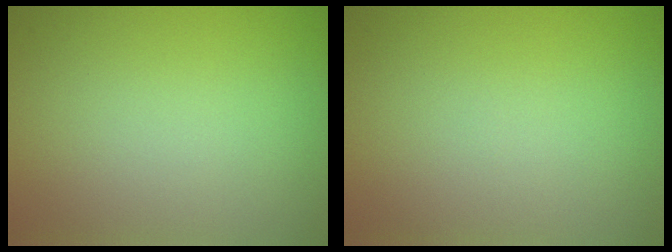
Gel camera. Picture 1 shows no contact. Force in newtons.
{"total": 0.0}